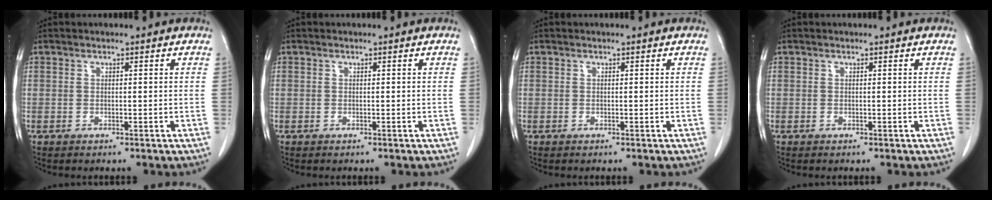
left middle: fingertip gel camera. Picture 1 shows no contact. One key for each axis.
{"total": 0.0}
{"total": 0.0}
{"total": 0.0}